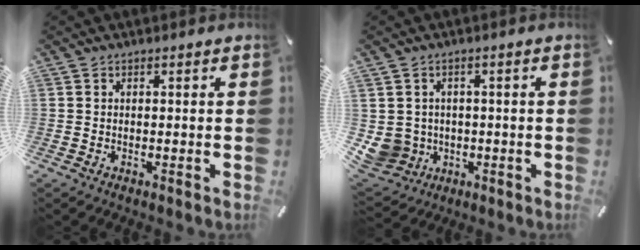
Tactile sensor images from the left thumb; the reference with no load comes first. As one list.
[{"total": 7.2, "force": [-0.8, 7.0, 1.6], "torque": [-0.066, -0.002, -0.014]}]